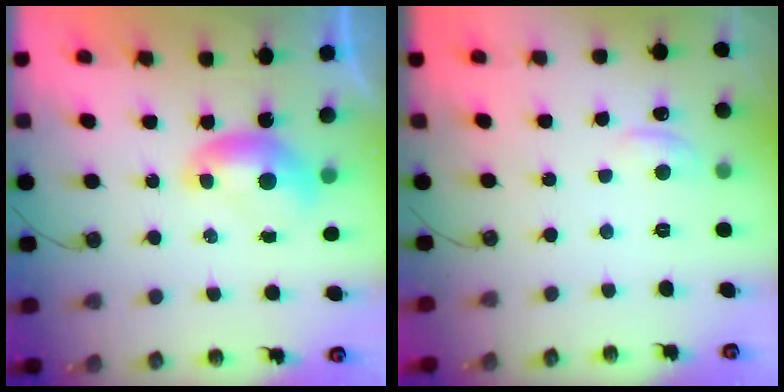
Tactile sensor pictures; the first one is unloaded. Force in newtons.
{"total": 1.7, "press": 1.5, "slide": 0.7}